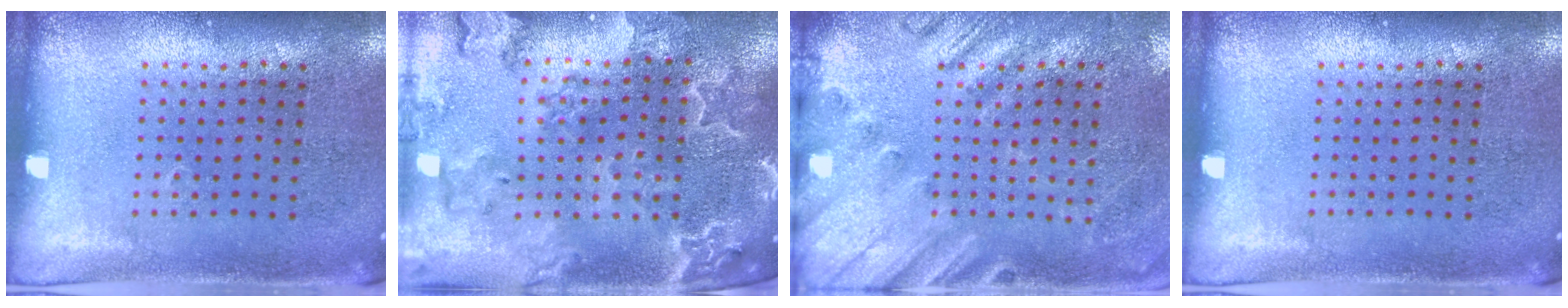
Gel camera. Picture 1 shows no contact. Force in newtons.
{"total": 3.3, "press": 3.0, "slide": 1.4}
{"total": 2.4, "press": 2.0, "slide": 1.3}
{"total": 0.0}